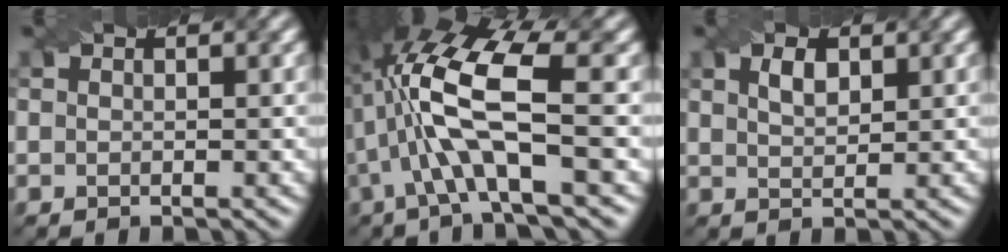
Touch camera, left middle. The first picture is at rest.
{"total": 8.5, "force": [-0.2, 2.4, 8.1], "torque": [-0.168, 0.015, -0.006]}
{"total": 1.8, "force": [1.0, 0.9, 1.2], "torque": [-0.026, 0.003, 0.021]}